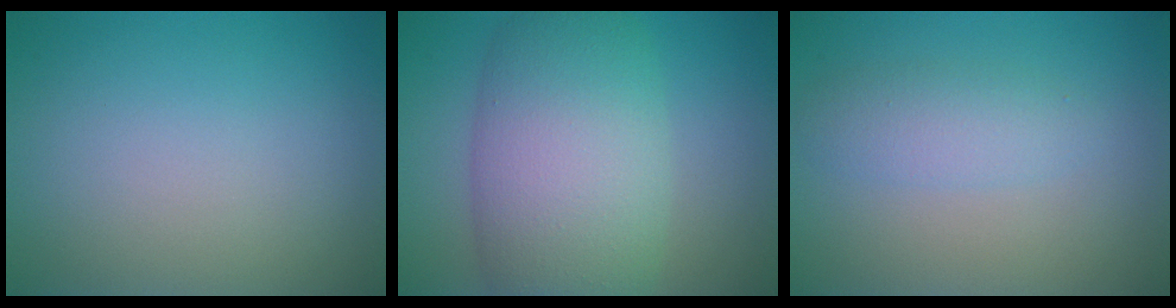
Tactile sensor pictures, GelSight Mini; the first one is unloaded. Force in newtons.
{"total": 9.2, "press": 9.1, "slide": 0.4}
{"total": 2.4, "press": 2.4, "slide": 0.0}